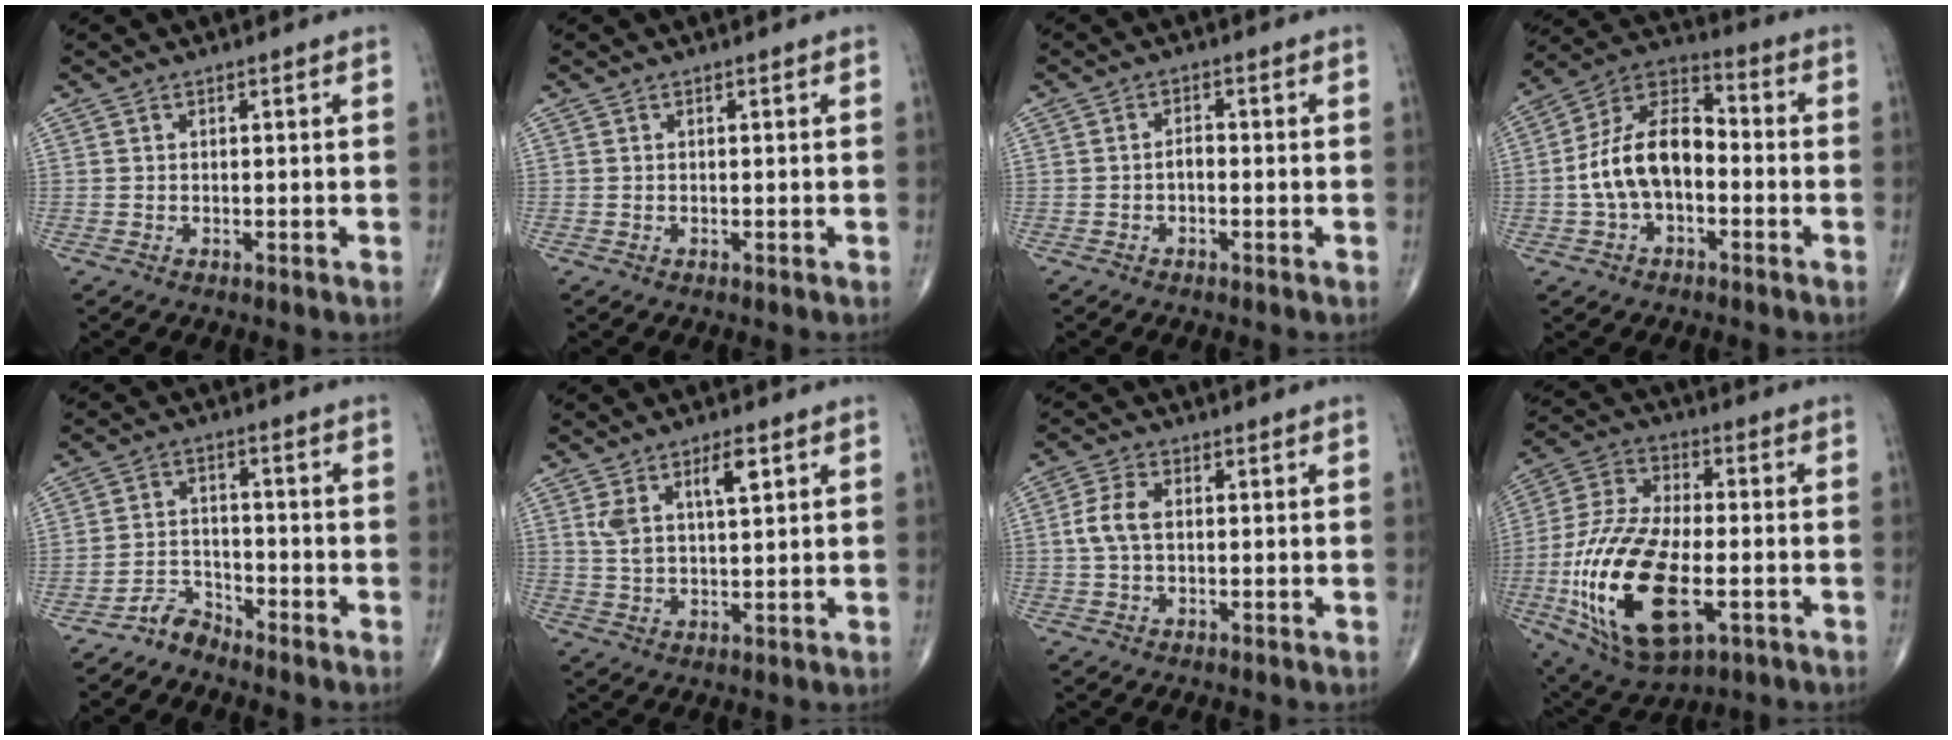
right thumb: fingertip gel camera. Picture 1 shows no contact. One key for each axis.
{"total": 0.0}
{"total": 1.6, "fx": -0.6, "fy": 0.9, "fz": 1.2, "tx": -0.014, "ty": 0.007, "tz": -0.014}
{"total": 13.8, "fx": -2.0, "fy": 8.1, "fz": 11.0, "tx": -0.195, "ty": 0.046, "tz": -0.047}
{"total": 3.9, "fx": -3.7, "fy": 1.3, "fz": 0.2, "tx": 0.004, "ty": 0.028, "tz": -0.073}
{"total": 7.0, "fx": 3.2, "fy": 2.7, "fz": 5.6, "tx": -0.101, "ty": -0.010, "tz": 0.062}
{"total": 4.9, "fx": 0.3, "fy": 2.8, "fz": 4.0, "tx": -0.094, "ty": 0.010, "tz": 0.002}
{"total": 23.8, "fx": -6.1, "fy": 11.5, "fz": 19.9, "tx": -0.413, "ty": 0.004, "tz": -0.097}